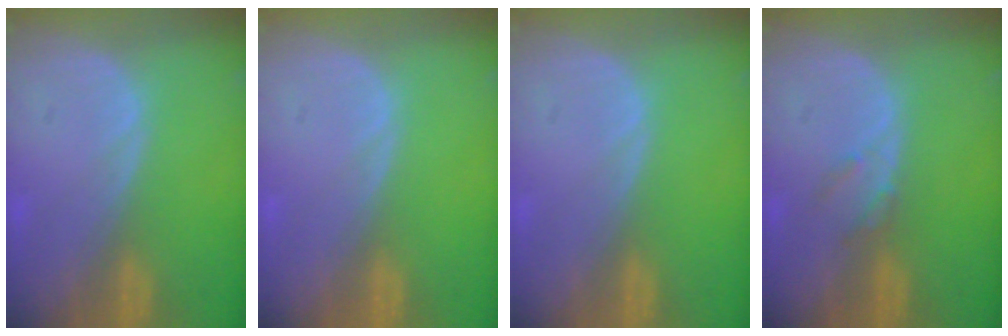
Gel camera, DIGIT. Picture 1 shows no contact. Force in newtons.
{"total": 0.0}
{"total": 0.0}
{"total": 1.9, "press": 1.9, "slide": 0.1}